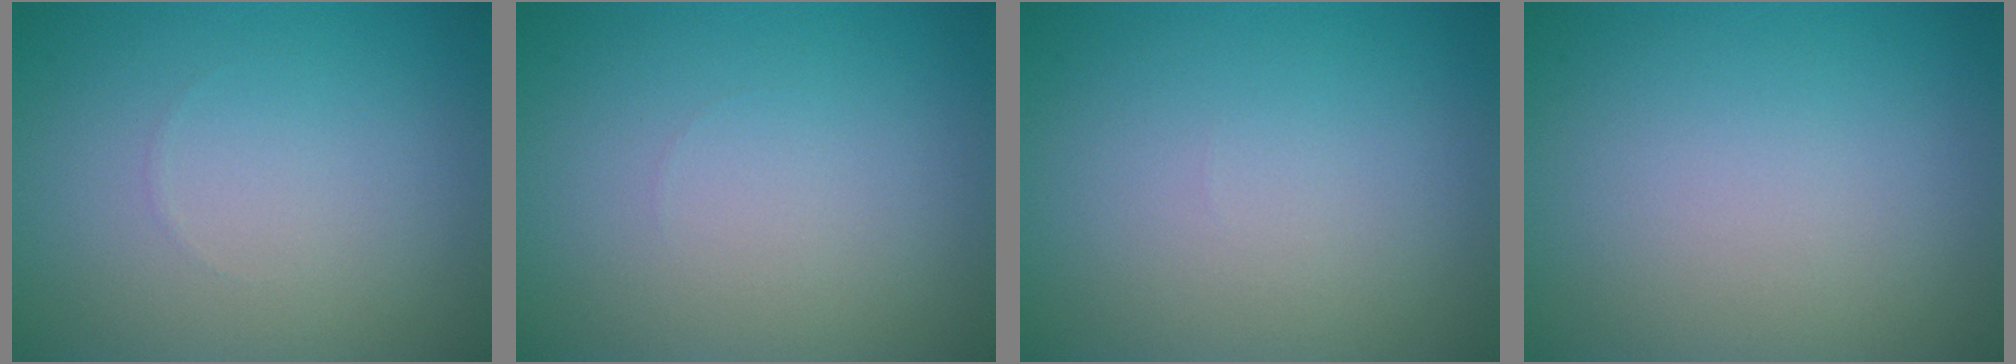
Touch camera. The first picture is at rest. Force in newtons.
{"total": 0.0}
{"total": 0.0}
{"total": 0.0}